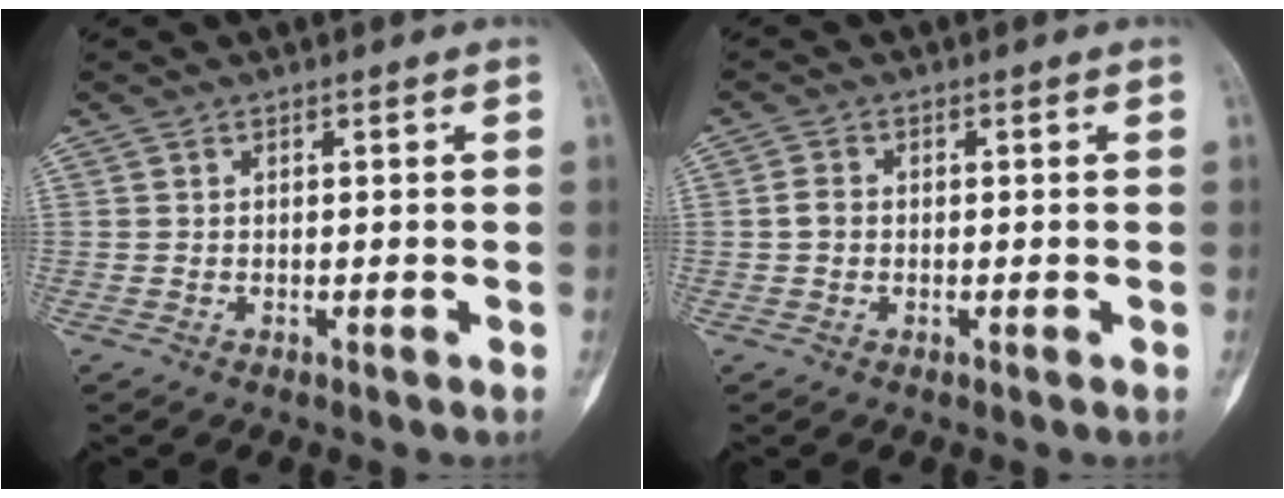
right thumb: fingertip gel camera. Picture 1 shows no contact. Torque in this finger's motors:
{"motor_torque": [-0.02, 0.01, 0.10, -0.13, 0.00]}